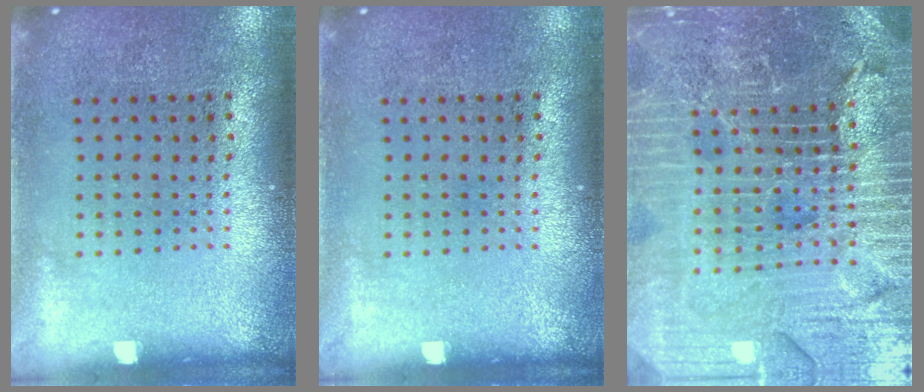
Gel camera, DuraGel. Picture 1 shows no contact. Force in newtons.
{"total": 0.0}
{"total": 5.8, "press": 5.1, "slide": 2.6}